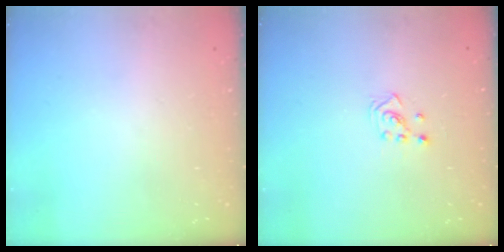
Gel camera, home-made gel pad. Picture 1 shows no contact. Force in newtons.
{"total": 2.5, "press": 2.4, "slide": 0.8}